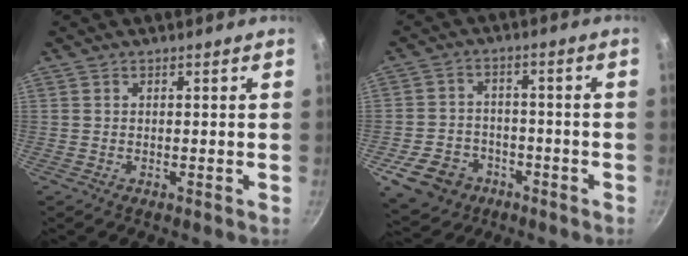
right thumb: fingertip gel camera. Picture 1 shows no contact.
{"total": 10.7, "force": [-5.1, 8.1, 4.8], "torque": [-0.070, 0.033, -0.078]}